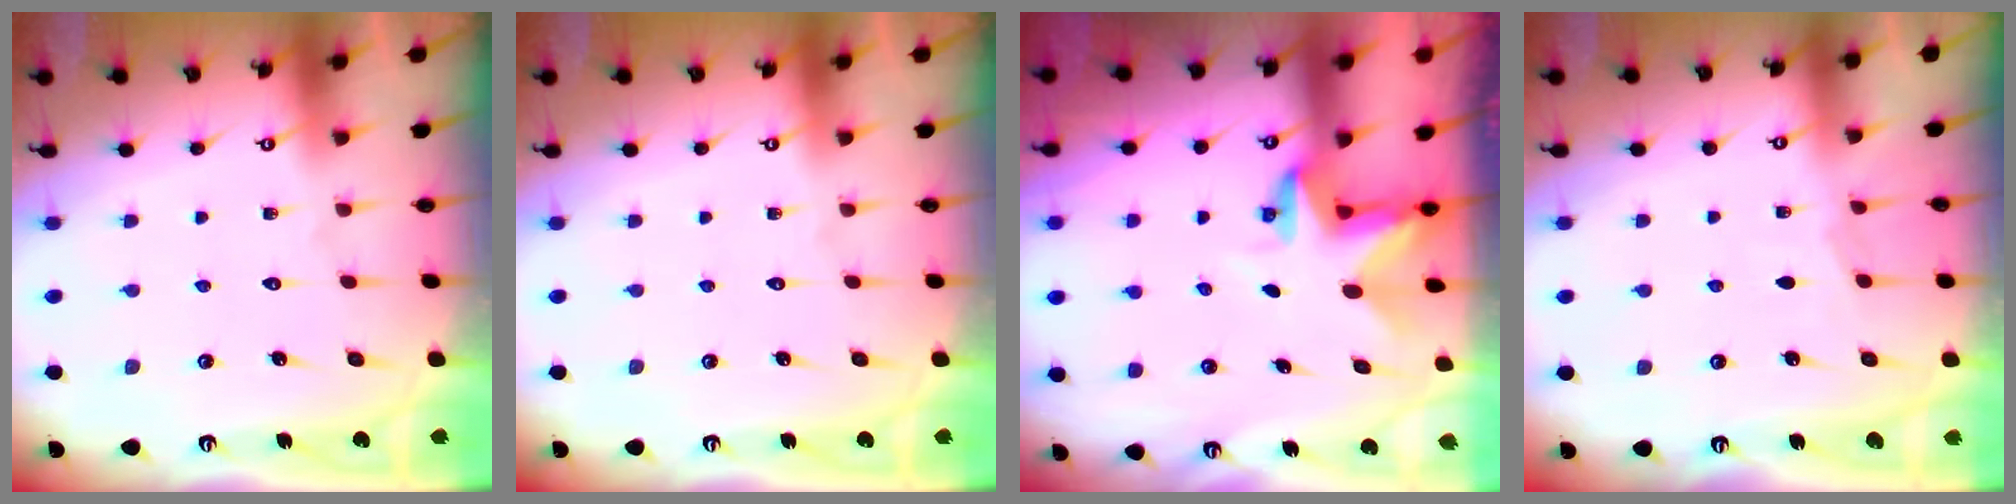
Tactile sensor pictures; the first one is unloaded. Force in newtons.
{"total": 0.0}
{"total": 2.9, "press": 2.9, "slide": 0.2}
{"total": 3.2, "press": 3.1, "slide": 0.4}